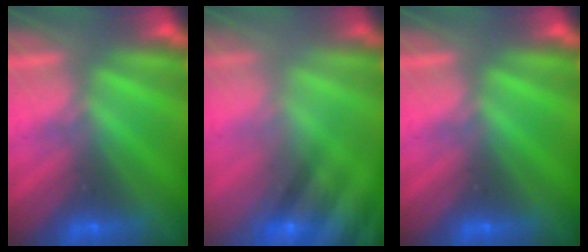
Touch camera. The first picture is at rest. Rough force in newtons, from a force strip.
{"total": 9.1}
{"total": 0.0}